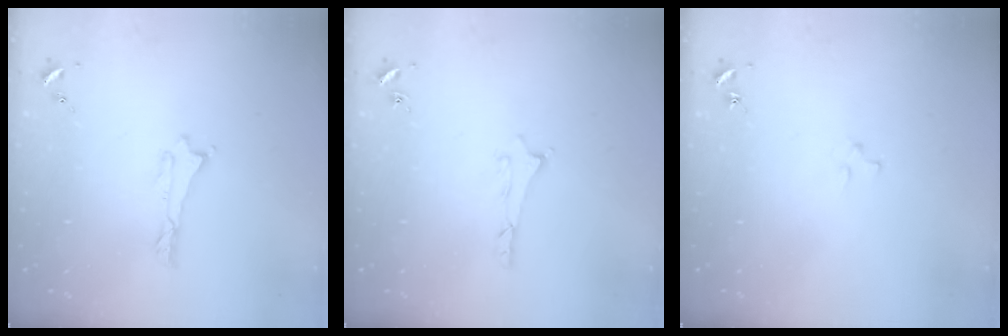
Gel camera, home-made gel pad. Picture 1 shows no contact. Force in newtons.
{"total": 0.6, "press": 0.5, "slide": 0.2}
{"total": 1.9, "press": 1.9, "slide": 0.2}